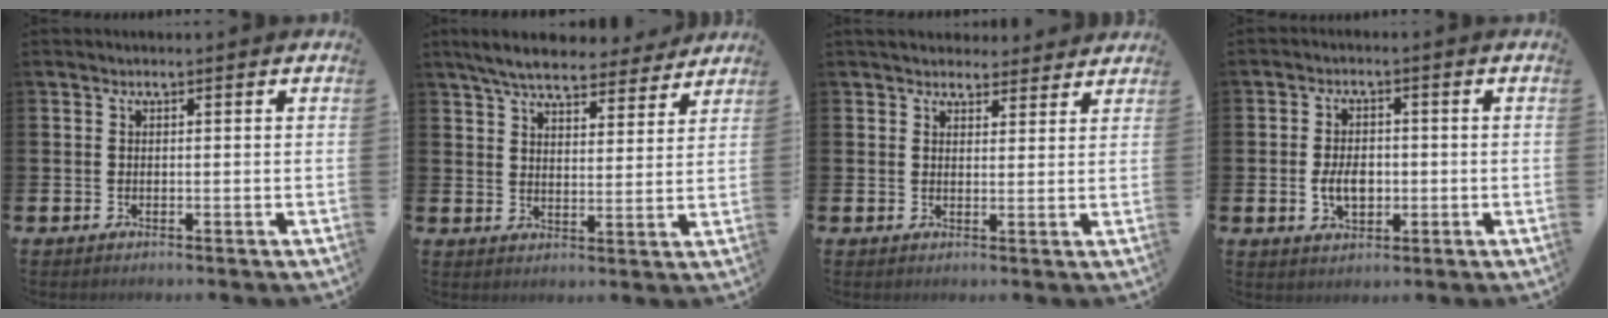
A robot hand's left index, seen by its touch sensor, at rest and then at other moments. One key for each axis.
{"total": 7.1, "fx": 6.6, "fy": 1.5, "fz": 2.0, "tx": -0.050, "ty": -0.034, "tz": 0.118}
{"total": 3.8, "fx": 3.6, "fy": 1.3, "fz": 0.1, "tx": 0.000, "ty": -0.016, "tz": 0.065}
{"total": 4.2, "fx": -0.5, "fy": 2.8, "fz": 3.2, "tx": -0.040, "ty": -0.001, "tz": -0.013}